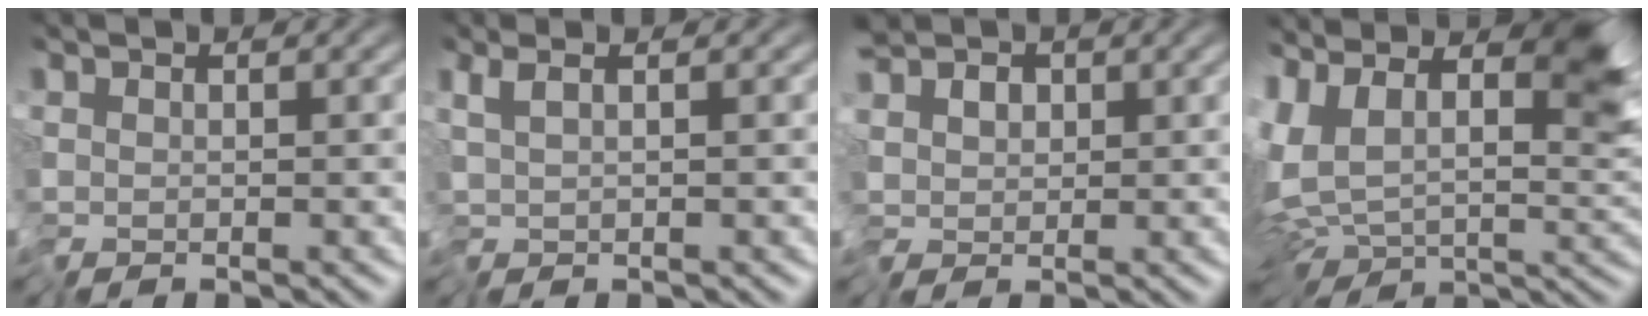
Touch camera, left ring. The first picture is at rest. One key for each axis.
{"total": 0.7, "fx": 0.1, "fy": -0.2, "fz": 0.6, "tx": -0.014, "ty": -0.005, "tz": 0.005}
{"total": 2.3, "fx": 0.2, "fy": 1.5, "fz": 1.8, "tx": -0.037, "ty": 0.000, "tz": -0.002}
{"total": 10.1, "fx": 3.8, "fy": 5.2, "fz": 7.8, "tx": -0.157, "ty": -0.009, "tz": 0.079}